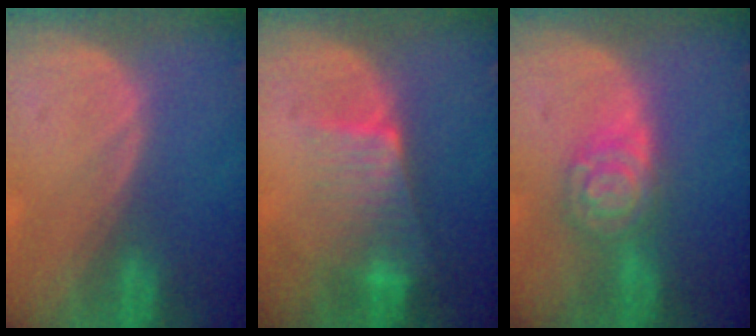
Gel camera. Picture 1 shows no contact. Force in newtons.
{"total": 6.5, "press": 5.9, "slide": 2.9}
{"total": 5.9, "press": 5.9, "slide": 0.3}